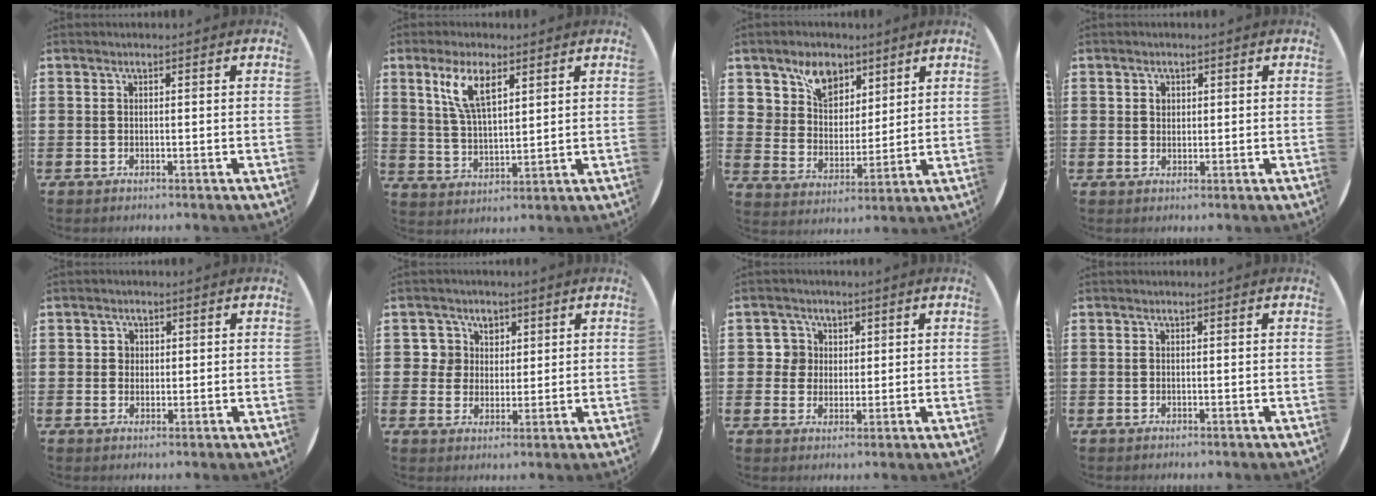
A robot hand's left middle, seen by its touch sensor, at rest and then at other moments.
{"total": 6.9, "force": [4.0, 2.4, 5.0], "torque": [-0.110, 0.007, 0.071]}
{"total": 6.8, "force": [5.1, 4.3, 1.0], "torque": [-0.044, -0.015, 0.093]}
{"total": 1.2, "force": [0.6, 0.9, 0.3], "torque": [0.008, -0.004, 0.010]}
{"total": 1.6, "force": [0.7, 1.5, 0.3], "torque": [-0.001, 0.004, 0.012]}
{"total": 4.1, "force": [1.9, 3.6, 0.2], "torque": [-0.013, 0.010, 0.035]}
{"total": 3.7, "force": [1.5, 3.4, 0.3], "torque": [-0.005, 0.006, 0.024]}
{"total": 0.0}